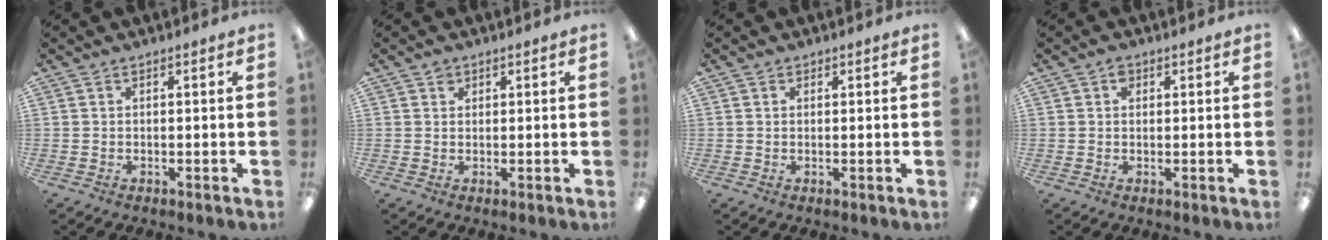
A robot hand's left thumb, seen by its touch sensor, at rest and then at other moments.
{"total": 1.7, "force": [0.9, 1.3, 0.5], "torque": [-0.004, -0.001, 0.015]}
{"total": 0.7, "force": [0.4, 0.6, 0.1], "torque": [-0.002, 0.003, 0.007]}
{"total": 1.9, "force": [0.8, 1.5, 0.9], "torque": [-0.012, 0.000, 0.013]}